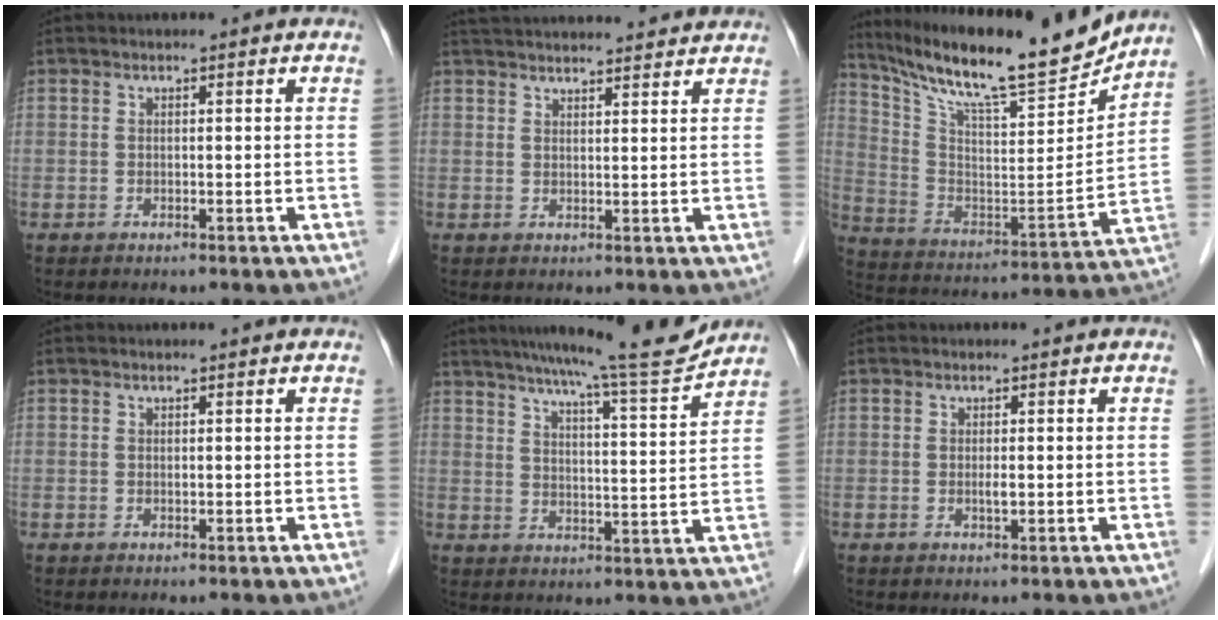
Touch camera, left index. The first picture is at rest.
{"total": 15.3, "force": [14.4, 1.9, 4.7], "torque": [-0.076, 0.043, 0.204]}
{"total": 21.3, "force": [18.9, 1.5, 9.7], "torque": [-0.185, -0.032, 0.307]}
{"total": 0.0}
{"total": 13.5, "force": [12.3, -1.2, 5.5], "torque": [-0.091, -0.023, 0.172]}
{"total": 0.8, "force": [0.0, 0.1, 0.8], "torque": [-0.015, -0.004, -0.002]}